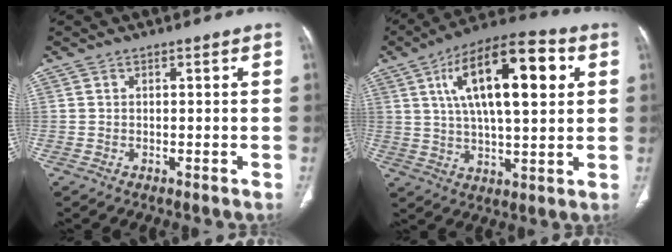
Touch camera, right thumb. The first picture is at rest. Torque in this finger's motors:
{"motor_torque": [0.33, 4.30, 1.93, 0.46, 0.52]}